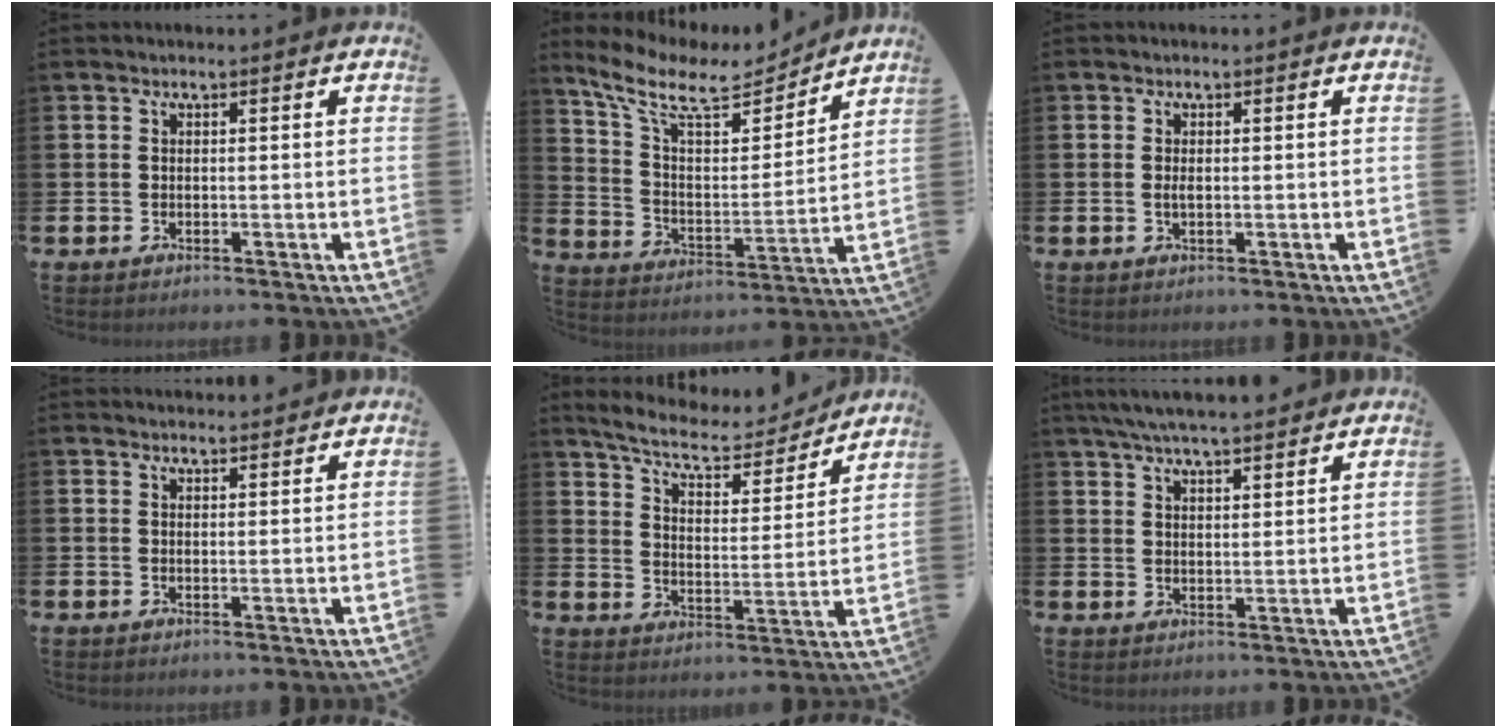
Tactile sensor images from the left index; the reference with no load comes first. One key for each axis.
{"total": 10.5, "fx": 9.0, "fy": 3.5, "fz": 4.3, "tx": -0.124, "ty": -0.058, "tz": 0.154}
{"total": 0.9, "fx": 0.0, "fy": 0.3, "fz": 0.8, "tx": -0.014, "ty": 0.001, "tz": -0.002}
{"total": 1.3, "fx": 1.3, "fy": 0.1, "fz": 0.0, "tx": 0.007, "ty": -0.009, "tz": 0.023}
{"total": 7.7, "fx": 7.0, "fy": 1.7, "fz": 2.7, "tx": -0.074, "ty": -0.052, "tz": 0.116}
{"total": 5.5, "fx": 5.2, "fy": 0.4, "fz": 1.7, "tx": -0.047, "ty": -0.019, "tz": 0.095}